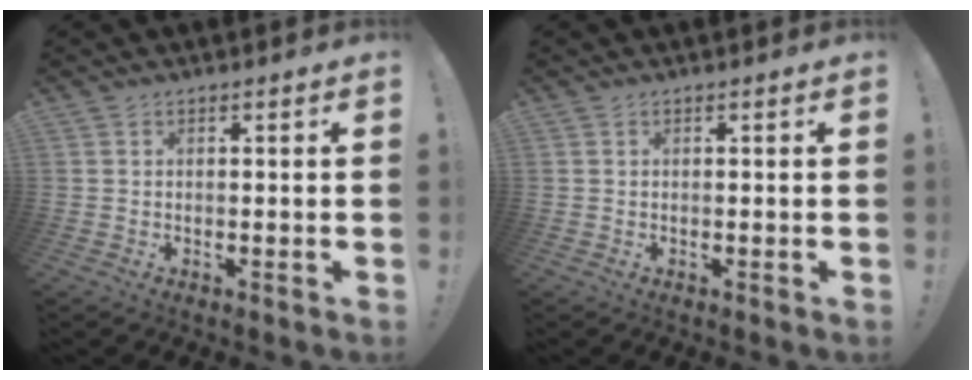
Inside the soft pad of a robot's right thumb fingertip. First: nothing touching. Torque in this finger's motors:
{"motor_torque": [0.00, 0.00, -0.01, 0.02, 0.00]}